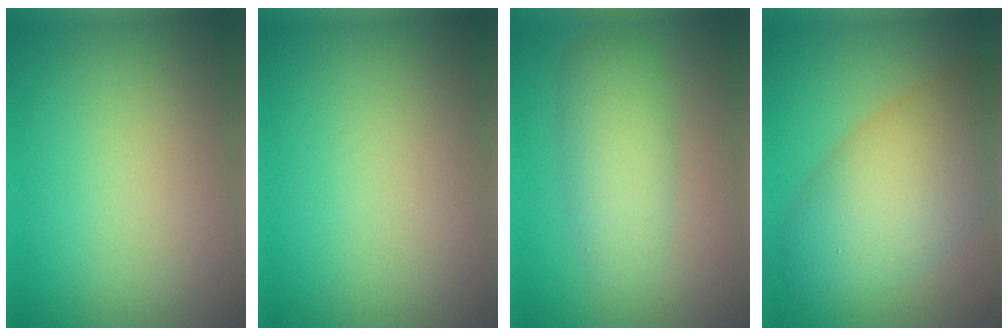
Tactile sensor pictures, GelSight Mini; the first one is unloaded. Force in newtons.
{"total": 0.0}
{"total": 4.1, "press": 4.1, "slide": 0.1}
{"total": 9.1, "press": 9.1, "slide": 0.3}